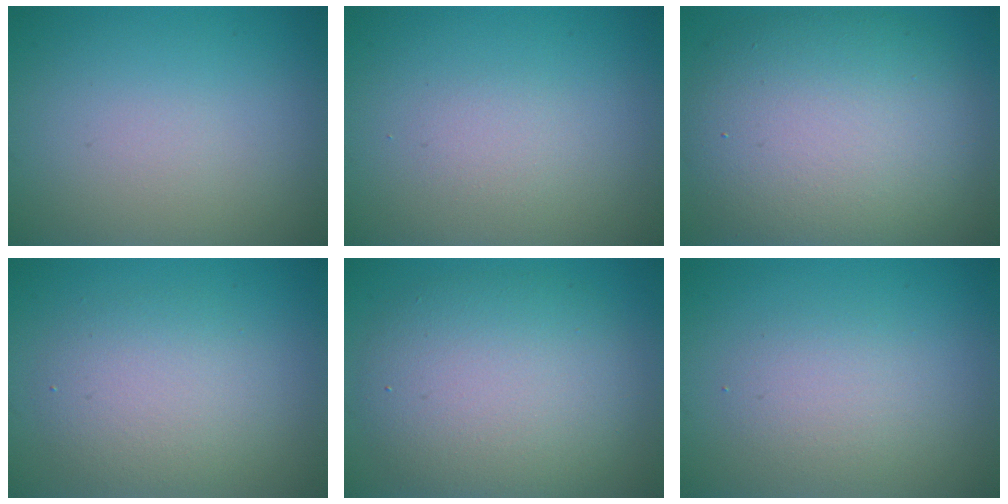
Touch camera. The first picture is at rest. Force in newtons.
{"total": 1.1, "press": 1.1, "slide": 0.1}
{"total": 10.6, "press": 10.6, "slide": 1.0}
{"total": 4.0, "press": 4.0, "slide": 0.3}
{"total": 7.5, "press": 7.5, "slide": 0.2}
{"total": 2.4, "press": 2.4, "slide": 0.0}